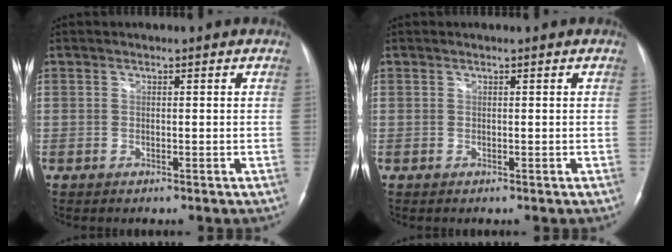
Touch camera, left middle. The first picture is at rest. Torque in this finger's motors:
{"motor_torque": [0.14, -0.13, -0.08, -0.01]}